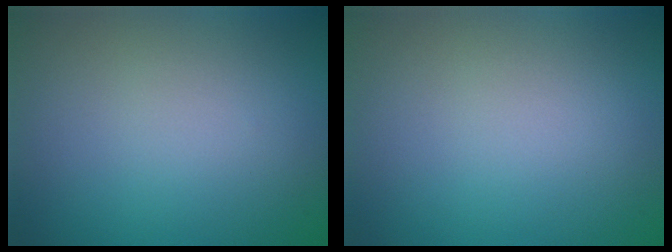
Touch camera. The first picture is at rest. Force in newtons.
{"total": 0.0}